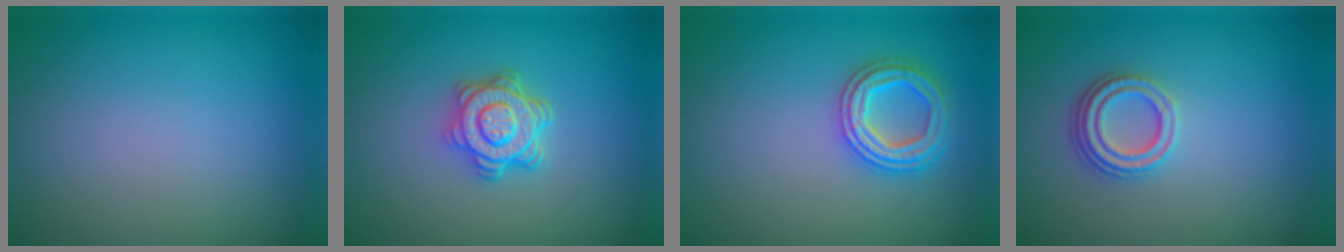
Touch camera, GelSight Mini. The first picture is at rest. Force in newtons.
{"total": 4.5, "press": 3.6, "slide": 2.8}
{"total": 3.5, "press": 3.4, "slide": 1.1}
{"total": 3.0, "press": 2.3, "slide": 1.9}